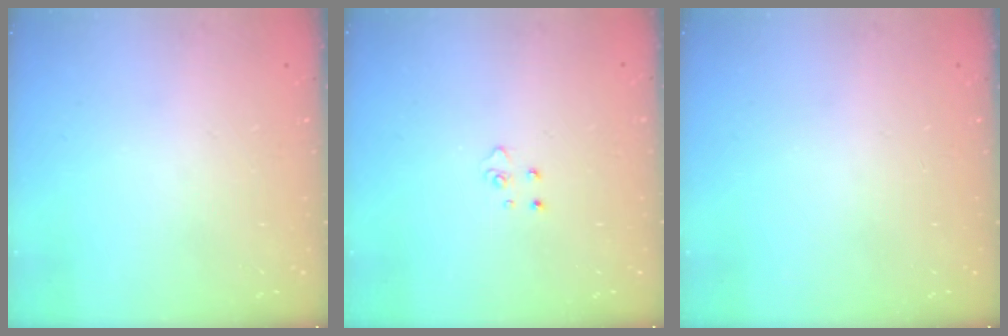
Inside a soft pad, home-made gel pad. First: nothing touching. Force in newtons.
{"total": 3.2, "press": 3.2, "slide": 0.4}
{"total": 0.0}